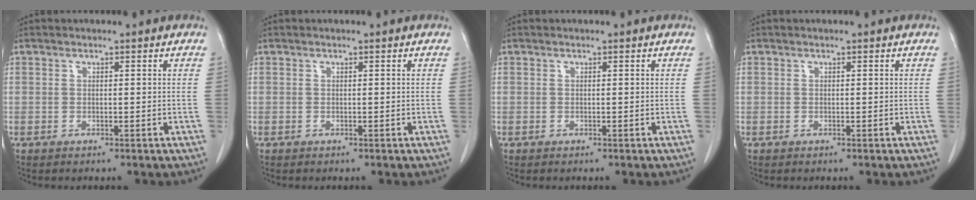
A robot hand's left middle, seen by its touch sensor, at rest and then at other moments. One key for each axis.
{"total": 0.0}
{"total": 0.0}
{"total": 0.0}